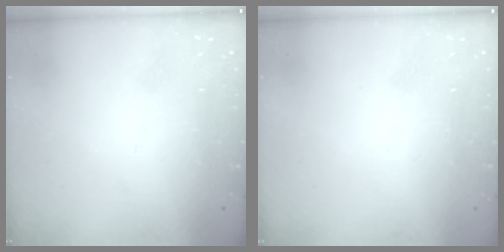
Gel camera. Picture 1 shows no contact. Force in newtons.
{"total": 1.5, "press": 1.5, "slide": 0.1}